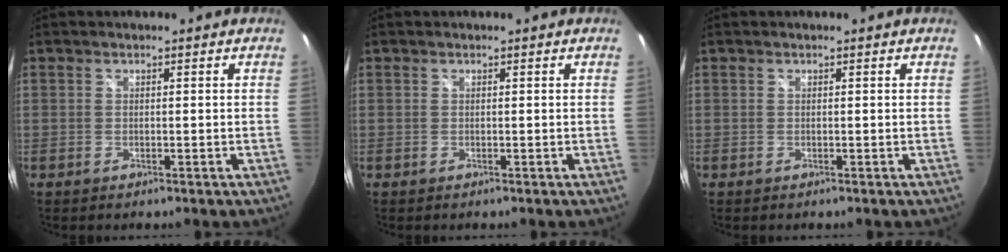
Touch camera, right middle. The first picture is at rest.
{"total": 0.0}
{"total": 0.0}